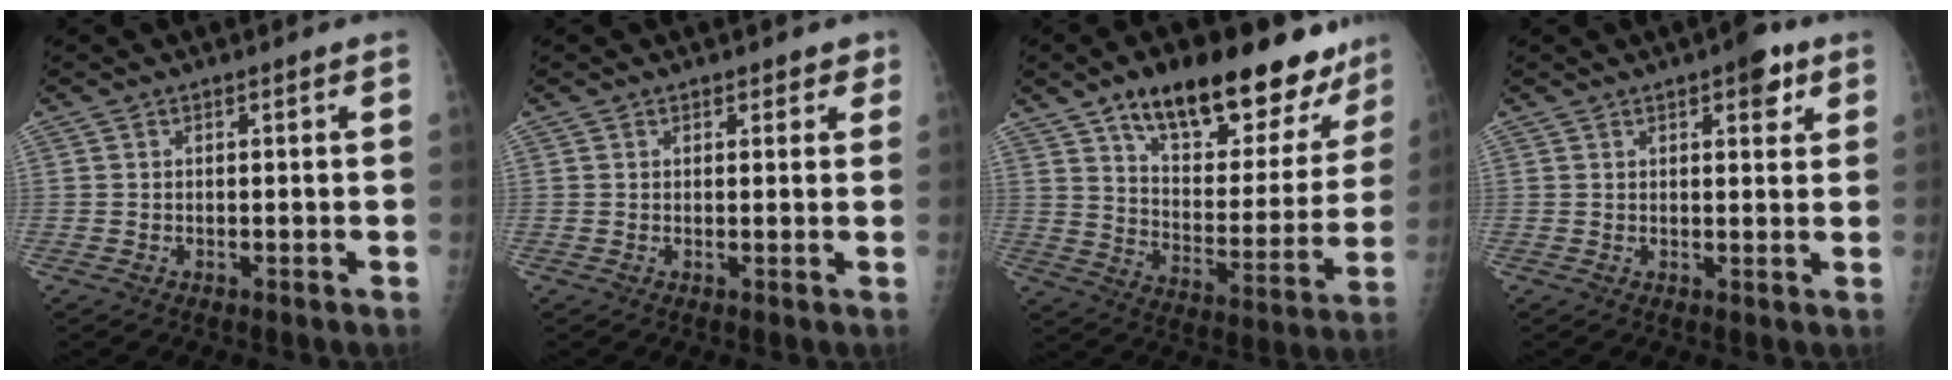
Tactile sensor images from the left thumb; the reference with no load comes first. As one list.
[{"total": 2.0, "force": [1.3, 1.3, 0.7], "torque": [0.015, -0.004, 0.011]}, {"total": 25.5, "force": [17.5, 10.4, 15.4], "torque": [-0.174, -0.062, 0.264]}, {"total": 5.0, "force": [2.7, 2.0, 3.7], "torque": [-0.033, -0.007, 0.029]}]